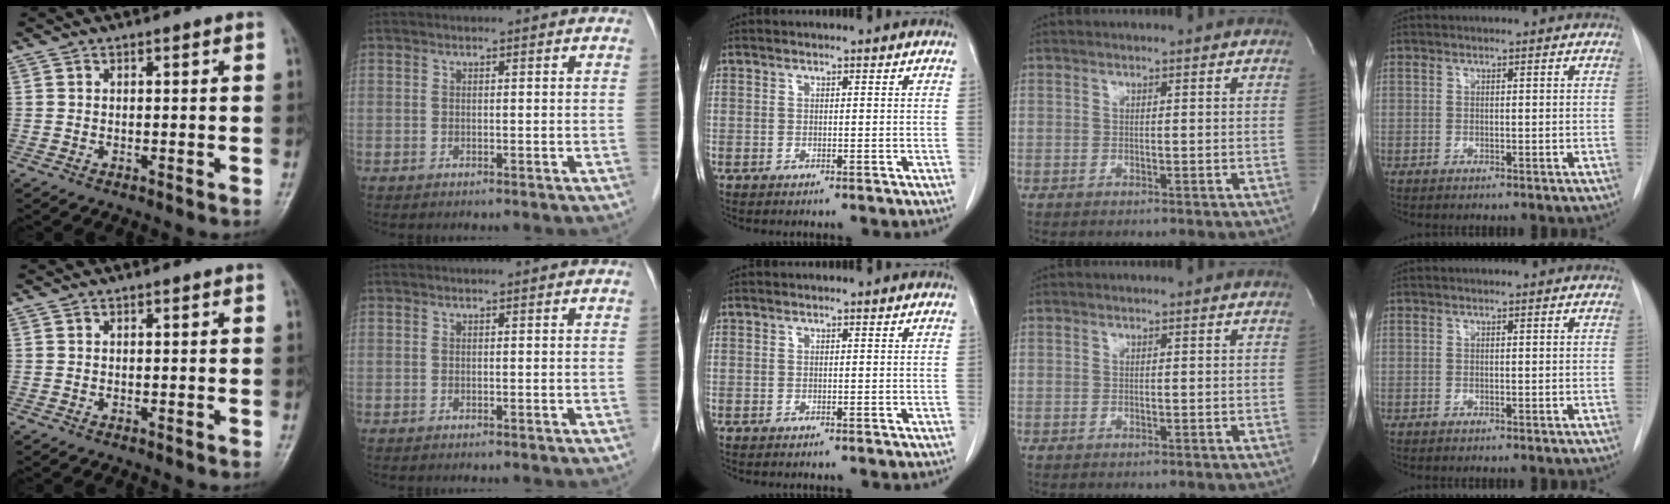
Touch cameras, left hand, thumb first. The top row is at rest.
{}